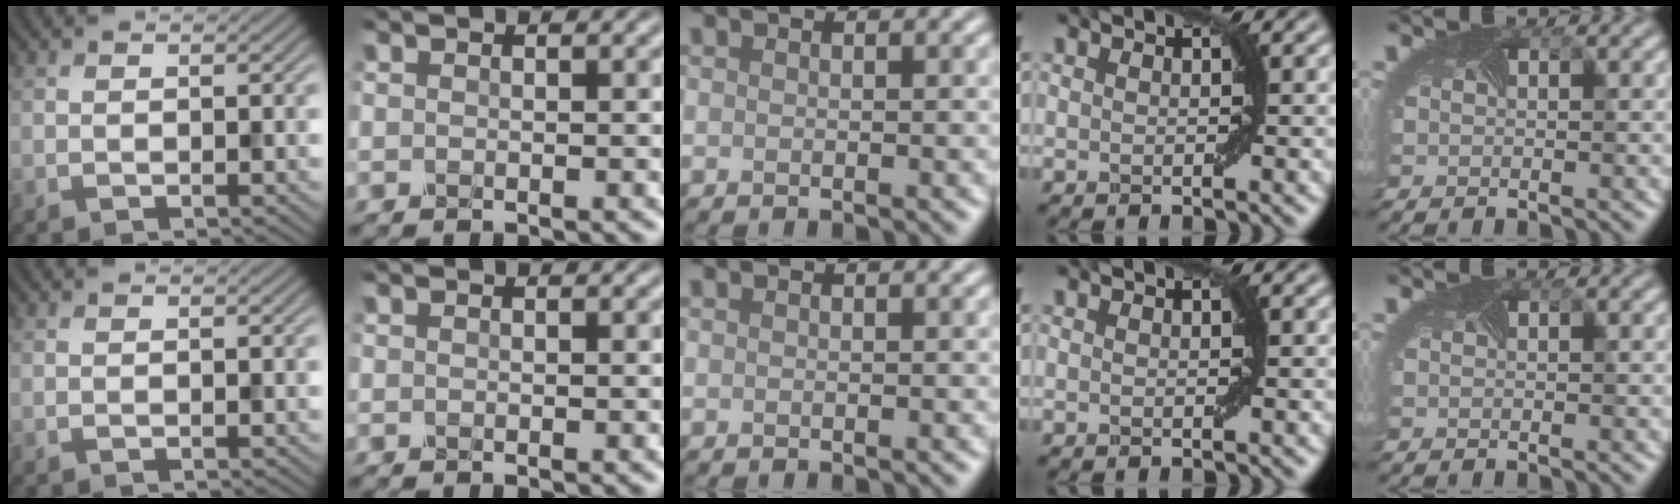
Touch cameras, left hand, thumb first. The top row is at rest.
{}